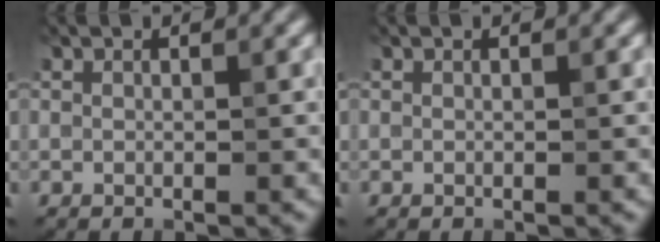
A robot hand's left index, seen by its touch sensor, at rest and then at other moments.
{"total": 0.0}